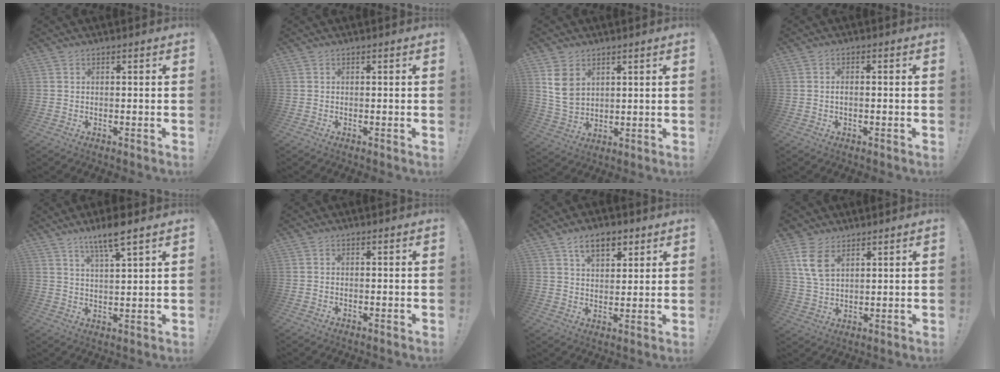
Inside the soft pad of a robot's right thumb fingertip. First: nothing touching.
{"total": 0.0}
{"total": 8.6, "force": [4.0, 6.3, 4.3], "torque": [-0.073, -0.015, 0.080]}
{"total": 1.6, "force": [-0.5, 0.5, 1.4], "torque": [-0.025, 0.004, -0.009]}
{"total": 8.0, "force": [5.7, 0.8, 5.6], "torque": [-0.101, -0.025, 0.096]}
{"total": 0.0}
{"total": 8.5, "force": [4.8, 4.8, 5.1], "torque": [-0.080, -0.009, 0.088]}
{"total": 9.9, "force": [5.1, 6.0, 6.0], "torque": [-0.109, -0.015, 0.099]}